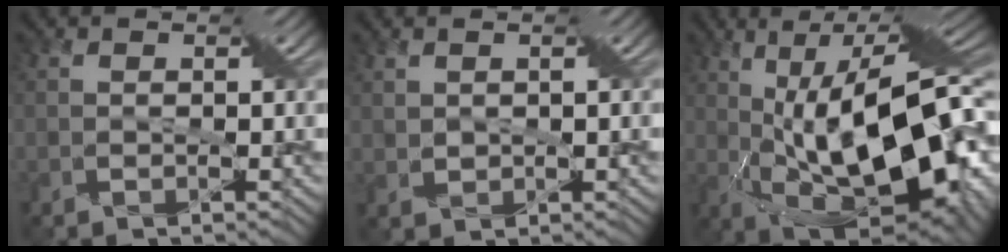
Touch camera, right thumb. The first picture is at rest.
{"total": 1.1, "force": [1.0, 0.5, 0.3], "torque": [-0.031, -0.006, 0.027]}
{"total": 17.0, "force": [1.5, 5.3, 16.1], "torque": [-0.285, 0.016, 0.030]}